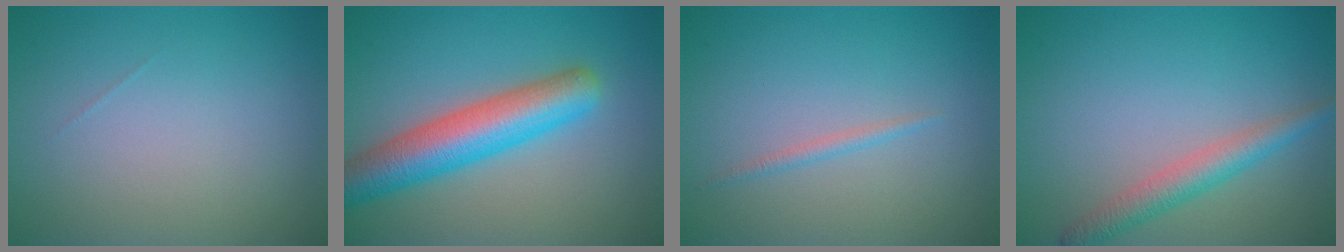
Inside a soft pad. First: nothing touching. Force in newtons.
{"total": 6.9, "press": 6.9, "slide": 0.2}
{"total": 0.8, "press": 0.8, "slide": 0.0}
{"total": 2.9, "press": 2.9, "slide": 0.1}